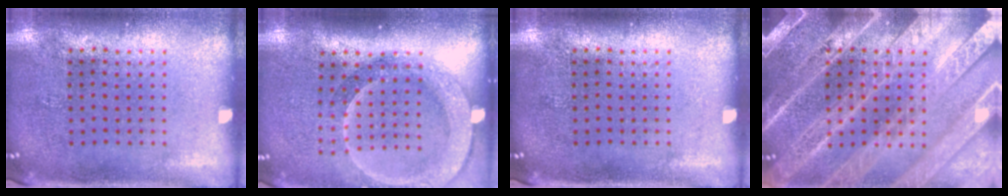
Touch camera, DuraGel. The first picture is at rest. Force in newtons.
{"total": 2.4, "press": 1.9, "slide": 1.4}
{"total": 0.0}
{"total": 6.1, "press": 6.0, "slide": 0.8}